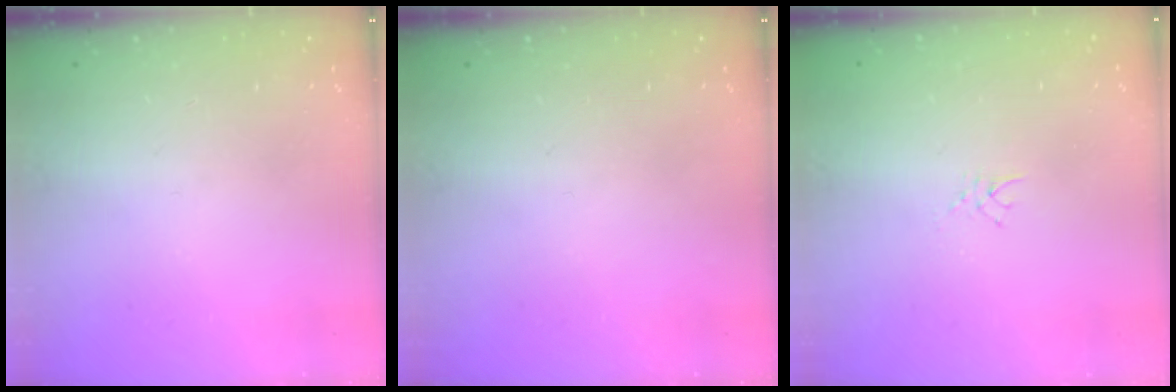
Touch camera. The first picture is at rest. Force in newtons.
{"total": 0.0}
{"total": 2.4, "press": 2.4, "slide": 0.4}